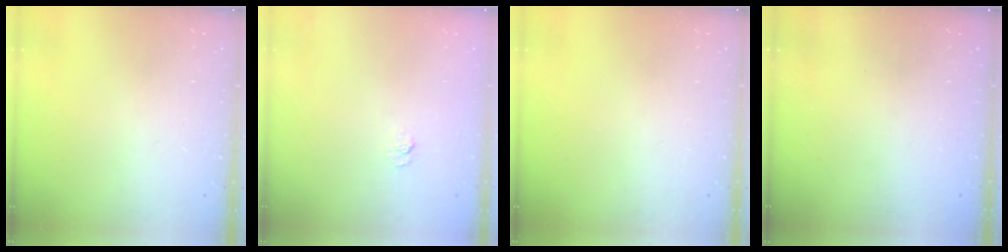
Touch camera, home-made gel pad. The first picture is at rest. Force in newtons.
{"total": 2.0, "press": 1.5, "slide": 1.3}
{"total": 0.0}
{"total": 2.4, "press": 2.3, "slide": 0.7}